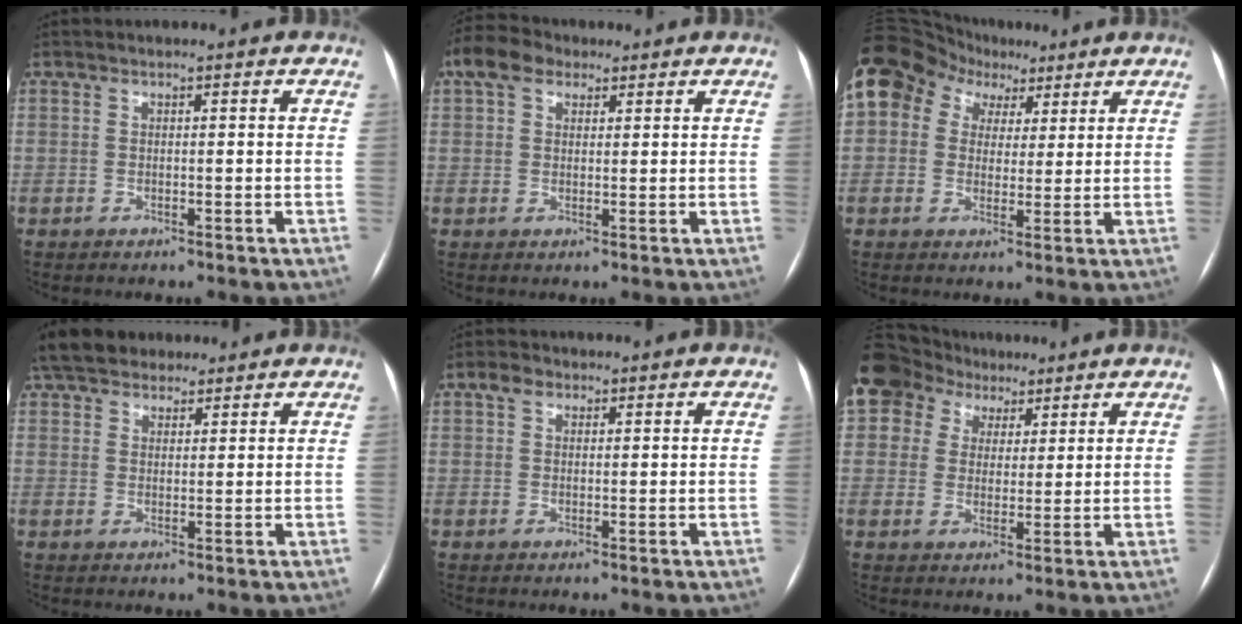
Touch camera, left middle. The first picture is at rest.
{"total": 5.7, "force": [3.2, 3.6, 3.0], "torque": [-0.066, 0.035, 0.060]}
{"total": 18.8, "force": [8.9, 14.5, 7.9], "torque": [-0.212, 0.098, 0.168]}
{"total": 10.4, "force": [8.4, 4.8, 3.9], "torque": [-0.060, 0.043, 0.142]}
{"total": 2.2, "force": [1.2, 1.5, 1.1], "torque": [-0.024, 0.016, 0.021]}
{"total": 18.0, "force": [9.8, 13.6, 6.7], "torque": [-0.202, 0.084, 0.183]}